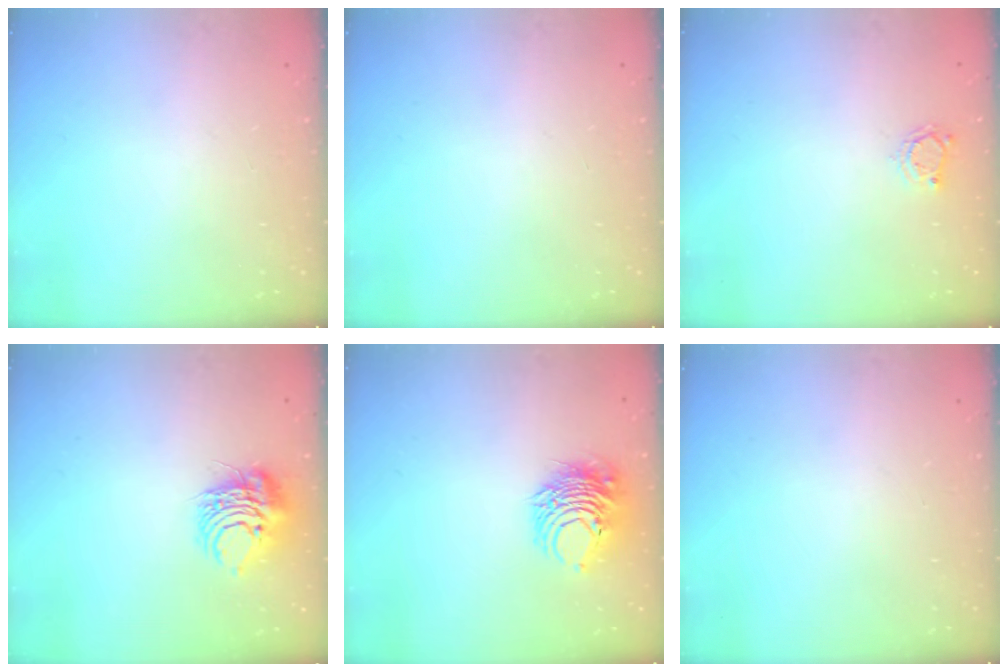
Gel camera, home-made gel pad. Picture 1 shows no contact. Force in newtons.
{"total": 0.0}
{"total": 2.9, "press": 2.9, "slide": 0.3}
{"total": 8.8, "press": 8.8, "slide": 0.9}
{"total": 8.5, "press": 8.5, "slide": 0.3}
{"total": 0.0}